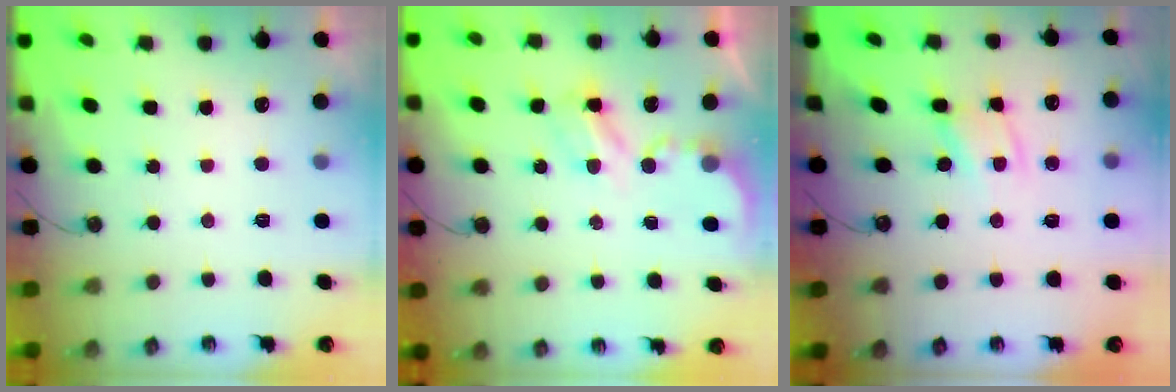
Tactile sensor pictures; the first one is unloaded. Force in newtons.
{"total": 4.4, "press": 4.3, "slide": 0.7}
{"total": 3.0, "press": 3.0, "slide": 0.1}